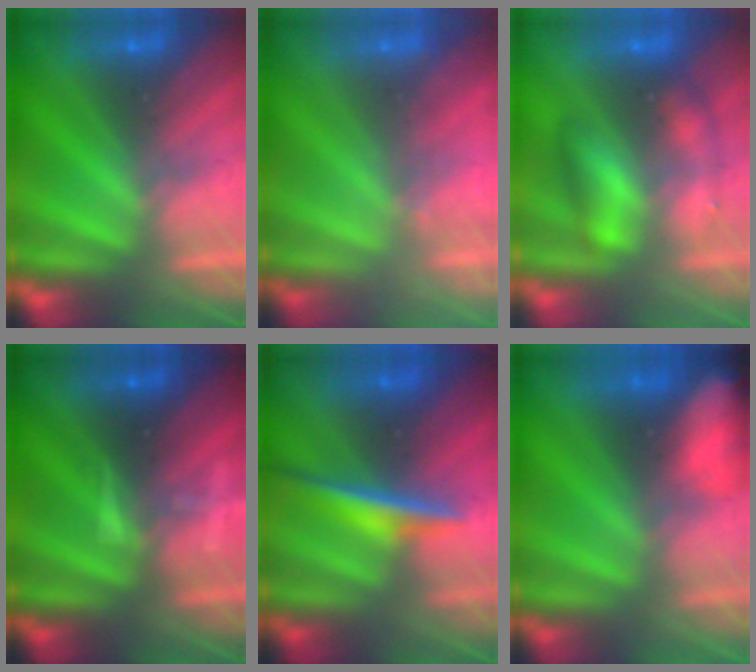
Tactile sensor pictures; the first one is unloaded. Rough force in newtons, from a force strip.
{"total": 2.6}
{"total": 2.5}
{"total": 3.3}
{"total": 4.2}
{"total": 8.3}